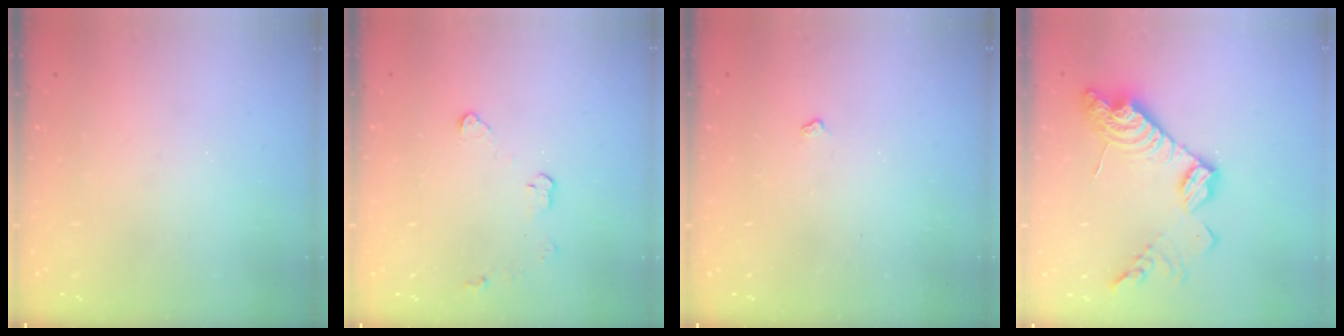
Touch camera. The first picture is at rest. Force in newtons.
{"total": 4.1, "press": 4.1, "slide": 0.4}
{"total": 3.0, "press": 2.9, "slide": 0.5}
{"total": 17.0, "press": 17.0, "slide": 1.1}